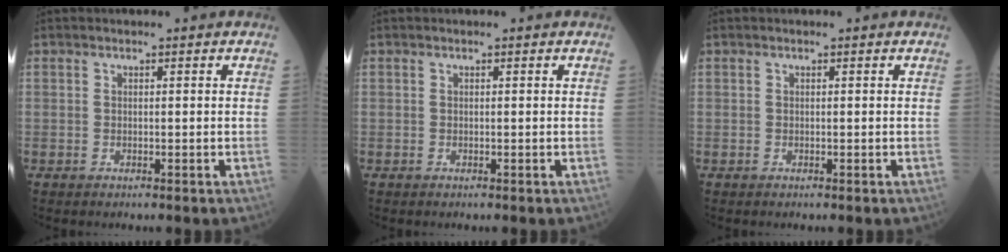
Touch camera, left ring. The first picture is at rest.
{"total": 0.0}
{"total": 0.0}